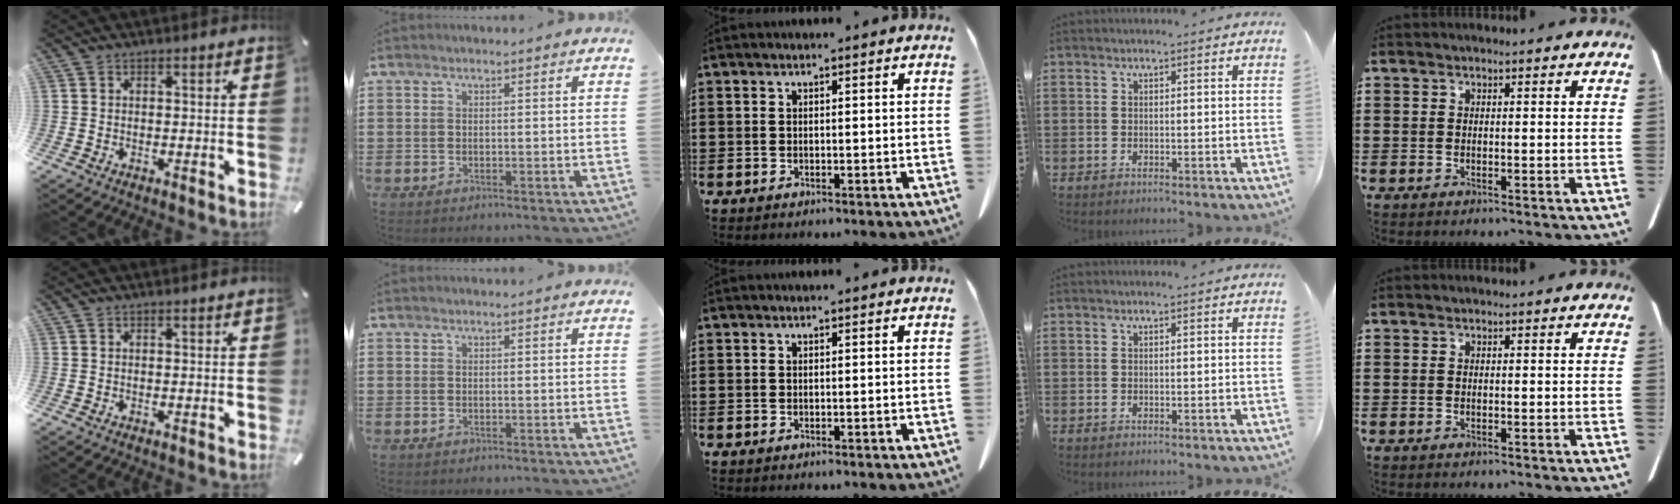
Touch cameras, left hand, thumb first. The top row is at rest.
{}